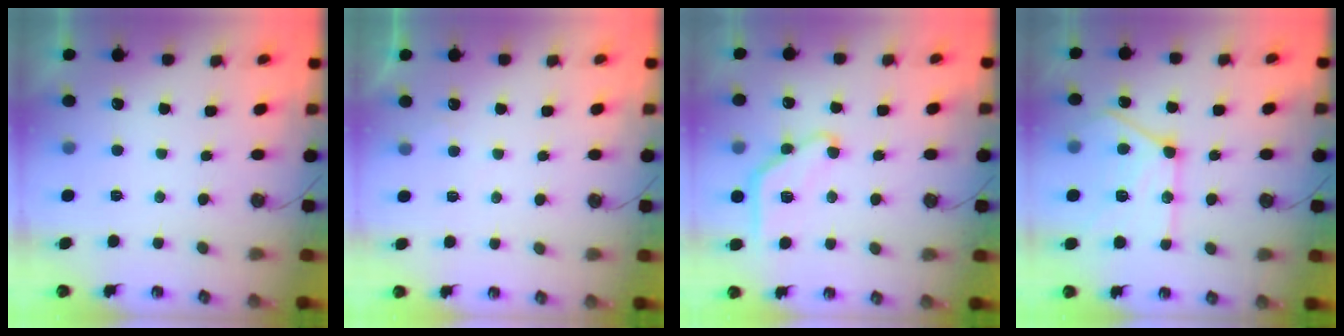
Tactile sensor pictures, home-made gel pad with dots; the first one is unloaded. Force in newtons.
{"total": 2.8, "press": 2.8, "slide": 0.3}
{"total": 12.2, "press": 12.2, "slide": 0.7}
{"total": 17.8, "press": 17.8, "slide": 1.6}